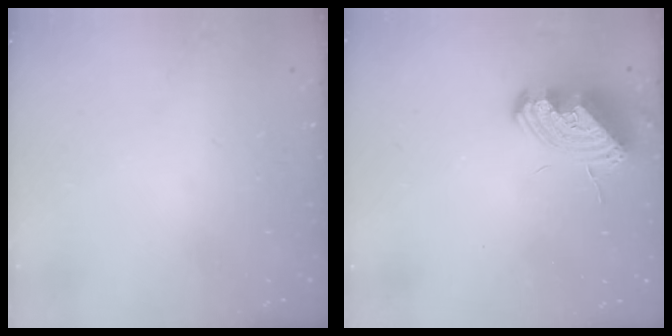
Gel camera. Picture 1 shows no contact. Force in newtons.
{"total": 12.1, "press": 12.0, "slide": 1.3}